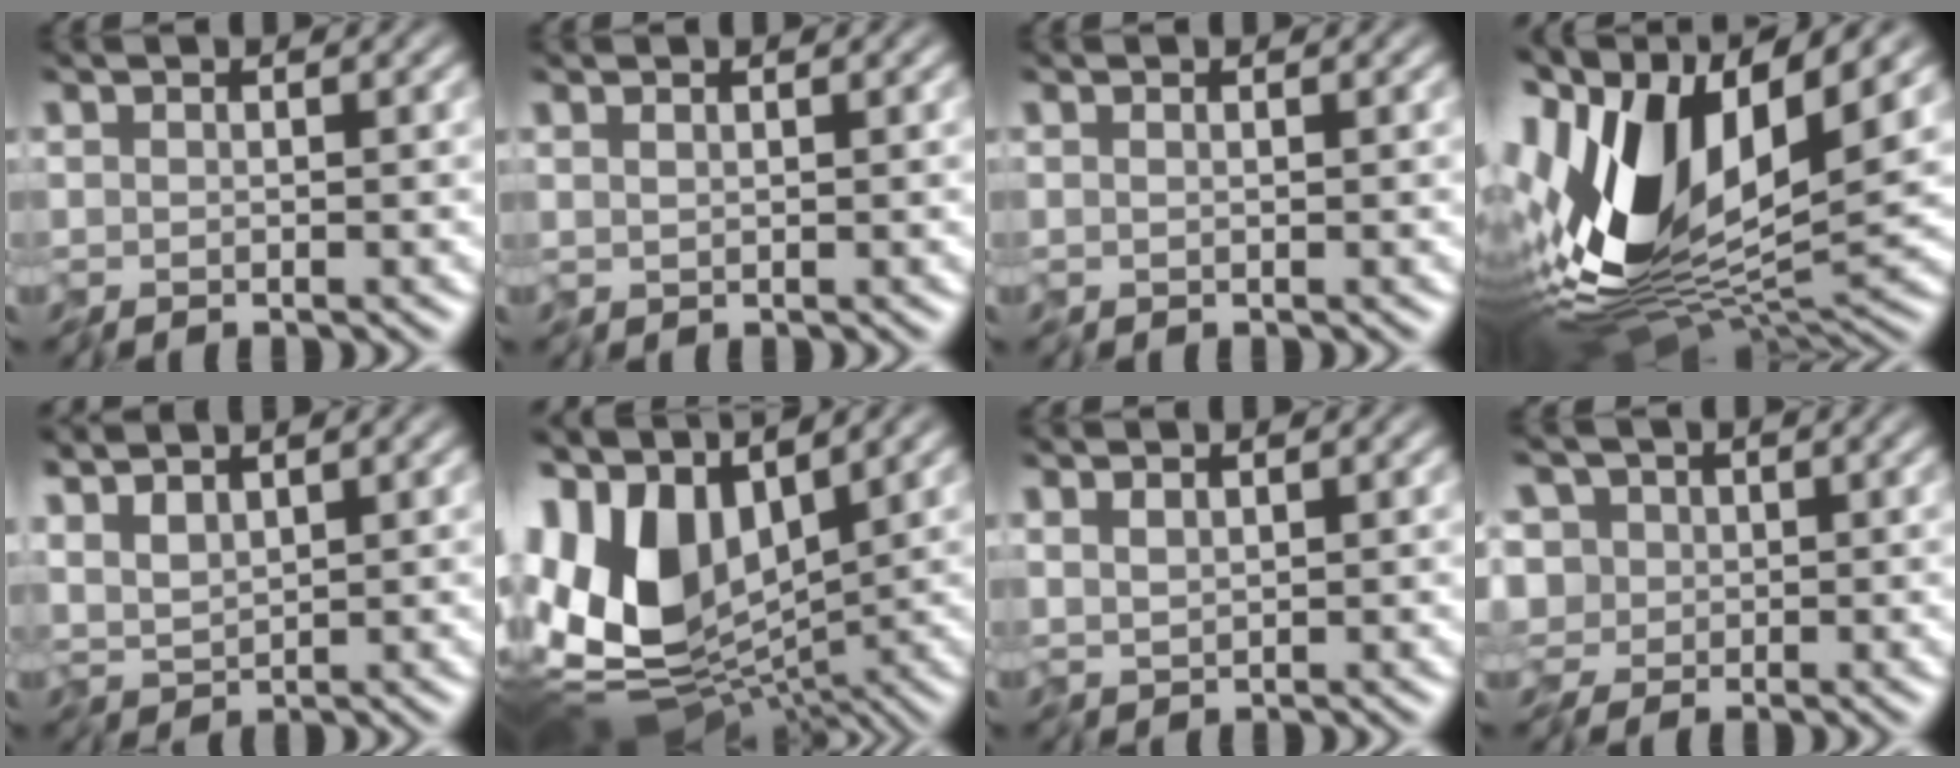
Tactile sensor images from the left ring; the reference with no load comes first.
{"total": 0.6, "force": [0.3, 0.1, 0.5], "torque": [-0.011, 0.000, 0.006]}
{"total": 0.0}
{"total": 13.8, "force": [1.6, 6.8, 12.0], "torque": [-0.242, -0.010, 0.018]}
{"total": 2.2, "force": [1.0, 0.8, 1.8], "torque": [-0.046, 0.002, 0.012]}
{"total": 13.9, "force": [1.5, 8.7, 10.8], "torque": [-0.217, -0.008, 0.040]}
{"total": 1.5, "force": [0.7, 0.7, 1.2], "torque": [-0.029, 0.001, 0.012]}
{"total": 4.1, "force": [-0.3, 3.3, 2.5], "torque": [-0.056, 0.017, -0.017]}